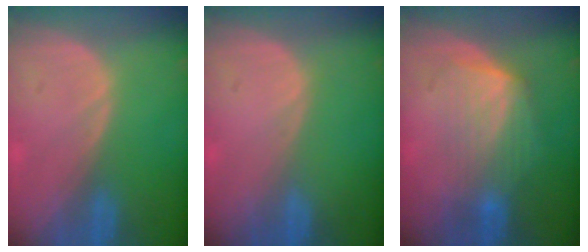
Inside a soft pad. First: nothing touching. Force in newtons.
{"total": 0.0}
{"total": 6.3, "press": 6.1, "slide": 1.6}